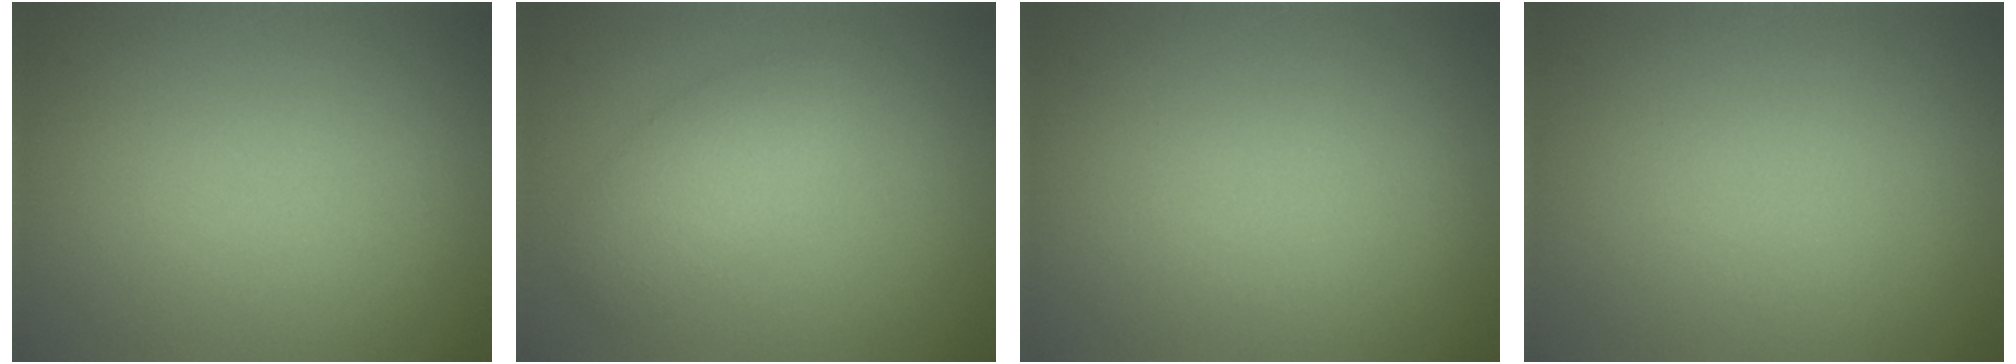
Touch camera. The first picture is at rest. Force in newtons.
{"total": 2.7, "press": 2.7, "slide": 0.1}
{"total": 0.0}
{"total": 0.0}